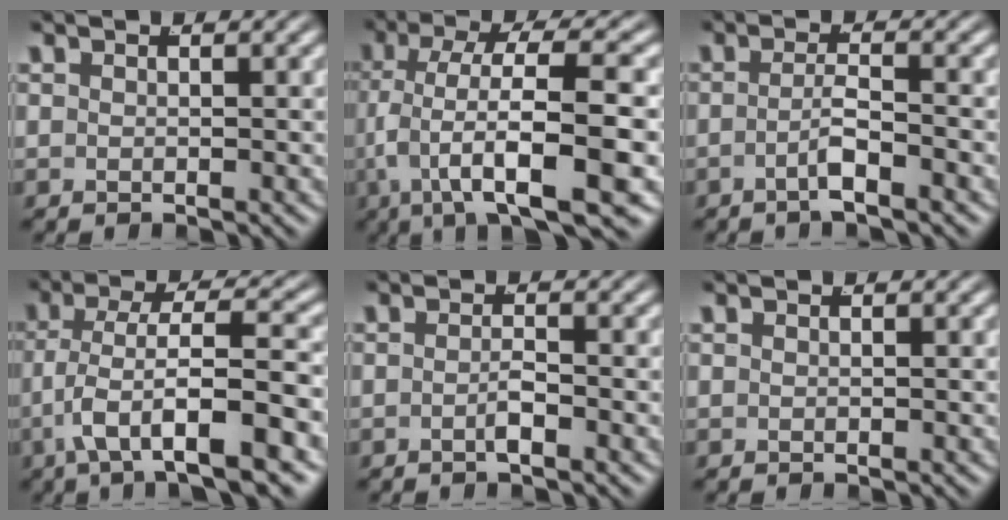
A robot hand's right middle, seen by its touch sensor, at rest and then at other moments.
{"total": 9.9, "force": [-4.0, 3.7, 8.2], "torque": [-0.153, -0.024, -0.053]}
{"total": 2.5, "force": [-1.7, -0.2, 1.7], "torque": [-0.029, -0.006, -0.029]}
{"total": 7.8, "force": [-2.4, 2.7, 6.8], "torque": [-0.126, -0.021, -0.024]}
{"total": 1.4, "force": [-1.0, 0.0, 1.0], "torque": [-0.013, 0.000, -0.019]}
{"total": 0.0}